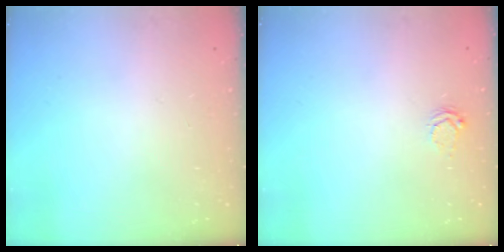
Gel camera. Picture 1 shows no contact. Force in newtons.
{"total": 2.6, "press": 2.6, "slide": 0.3}